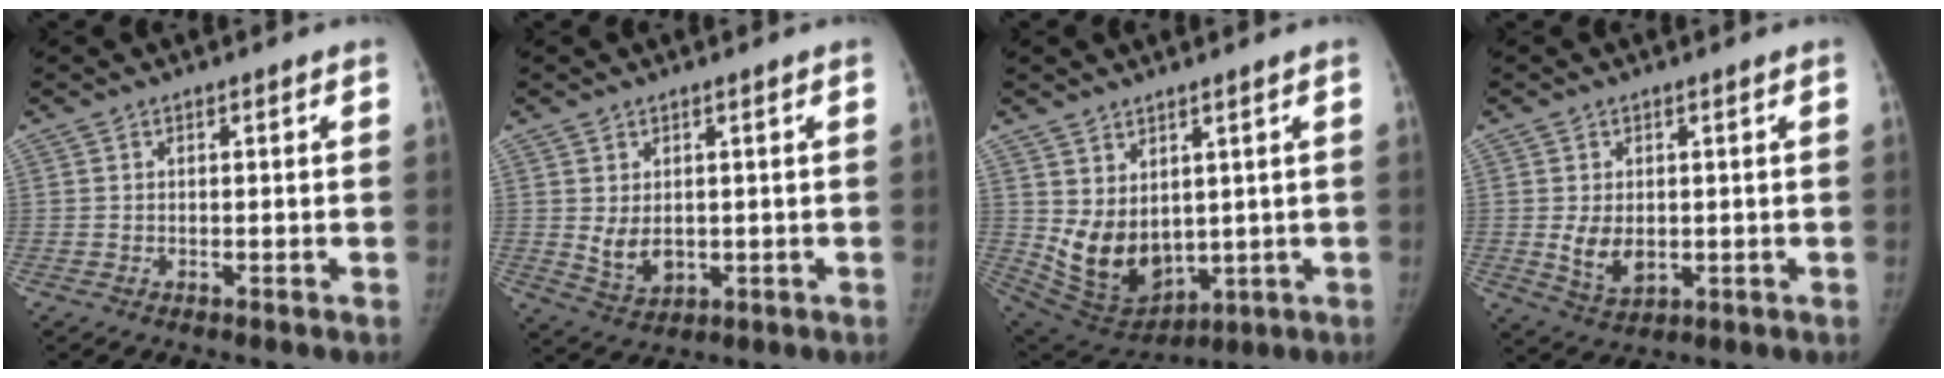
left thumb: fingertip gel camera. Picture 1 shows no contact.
{"total": 5.0, "force": [0.4, 3.4, 3.6], "torque": [-0.049, -0.015, 0.022]}
{"total": 11.3, "force": [2.0, 7.6, 8.1], "torque": [-0.113, -0.027, 0.071]}
{"total": 5.6, "force": [-0.1, 3.7, 4.2], "torque": [-0.065, -0.013, 0.011]}